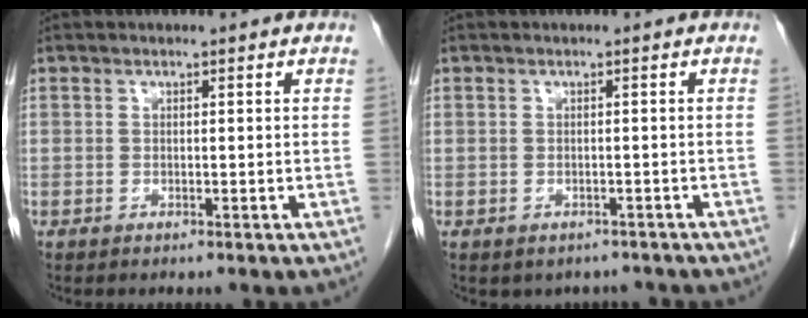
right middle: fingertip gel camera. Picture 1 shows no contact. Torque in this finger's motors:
{"motor_torque": [0.02, -0.02, 0.00, 0.00]}